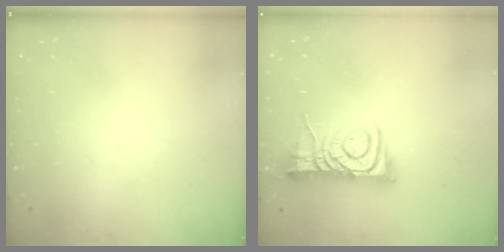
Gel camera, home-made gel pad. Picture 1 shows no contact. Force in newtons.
{"total": 9.1, "press": 9.1, "slide": 1.2}